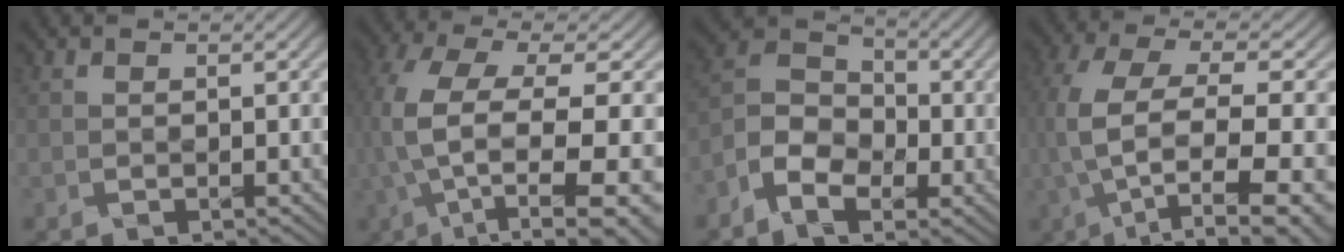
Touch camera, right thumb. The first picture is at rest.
{"total": 12.9, "force": [0.2, 5.4, 11.7], "torque": [-0.256, -0.014, 0.023]}
{"total": 7.1, "force": [-4.0, 4.5, 3.7], "torque": [-0.074, -0.001, -0.089]}
{"total": 11.7, "force": [-0.7, 5.0, 10.5], "torque": [-0.216, -0.019, 0.000]}